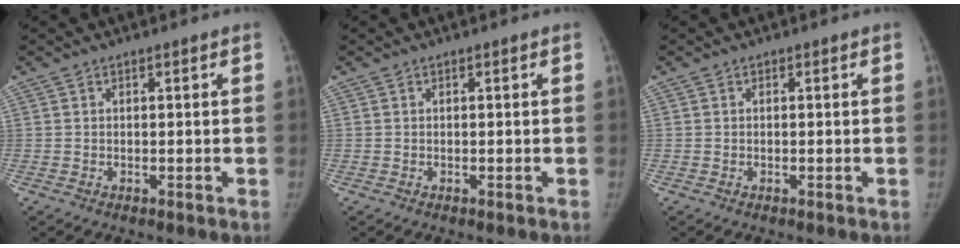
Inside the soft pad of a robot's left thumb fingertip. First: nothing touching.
{"total": 0.0}
{"total": 0.0}